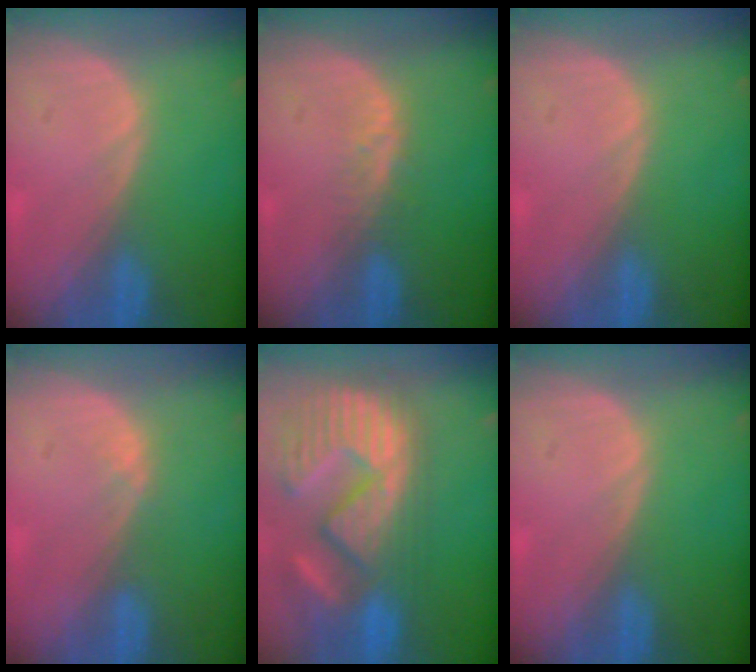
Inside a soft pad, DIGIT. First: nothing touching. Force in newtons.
{"total": 2.1, "press": 2.1, "slide": 0.2}
{"total": 0.0}
{"total": 1.0, "press": 0.8, "slide": 0.6}
{"total": 14.7, "press": 12.4, "slide": 8.0}
{"total": 0.0}